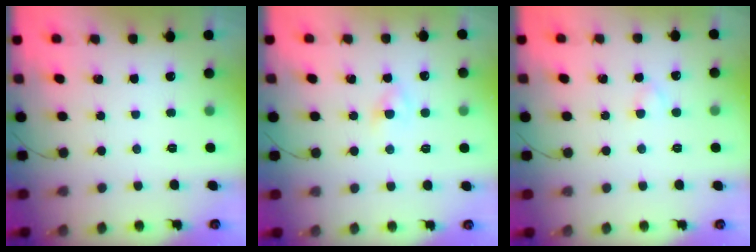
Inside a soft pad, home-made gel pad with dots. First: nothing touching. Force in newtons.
{"total": 1.9, "press": 1.7, "slide": 0.8}
{"total": 2.0, "press": 1.8, "slide": 0.9}